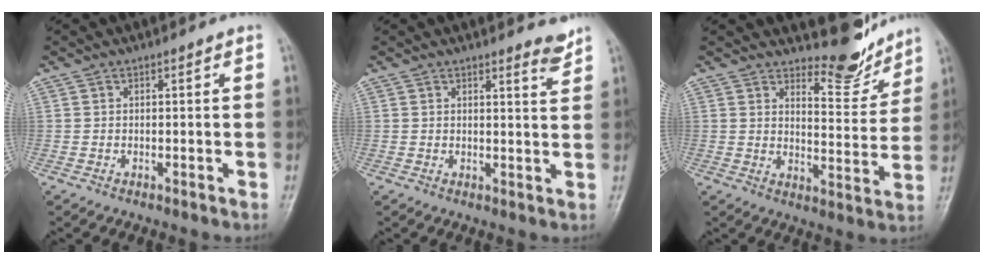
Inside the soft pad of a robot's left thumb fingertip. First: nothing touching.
{"total": 2.7, "force": [2.4, 0.3, 1.2], "torque": [-0.010, -0.025, 0.029]}
{"total": 8.5, "force": [7.7, 2.6, 2.6], "torque": [-0.008, -0.073, 0.114]}